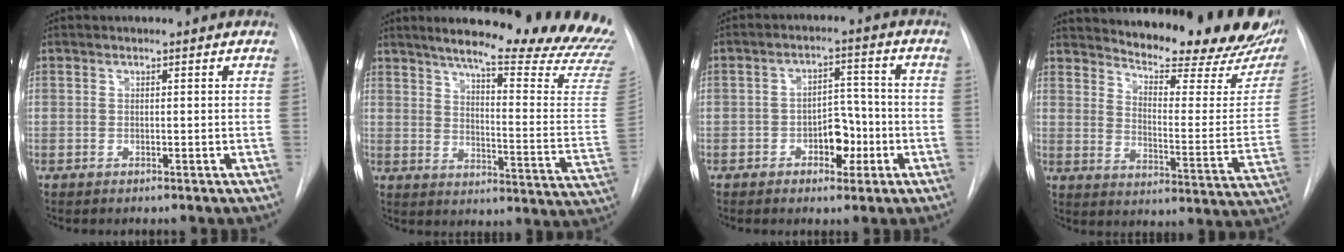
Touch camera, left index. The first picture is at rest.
{"total": 27.4, "force": [24.0, 2.2, 13.0], "torque": [-0.167, -0.111, 0.286]}
{"total": 5.6, "force": [-2.2, 3.3, 3.9], "torque": [-0.050, 0.014, -0.033]}
{"total": 25.0, "force": [21.8, 4.7, 11.2], "torque": [-0.166, -0.087, 0.266]}